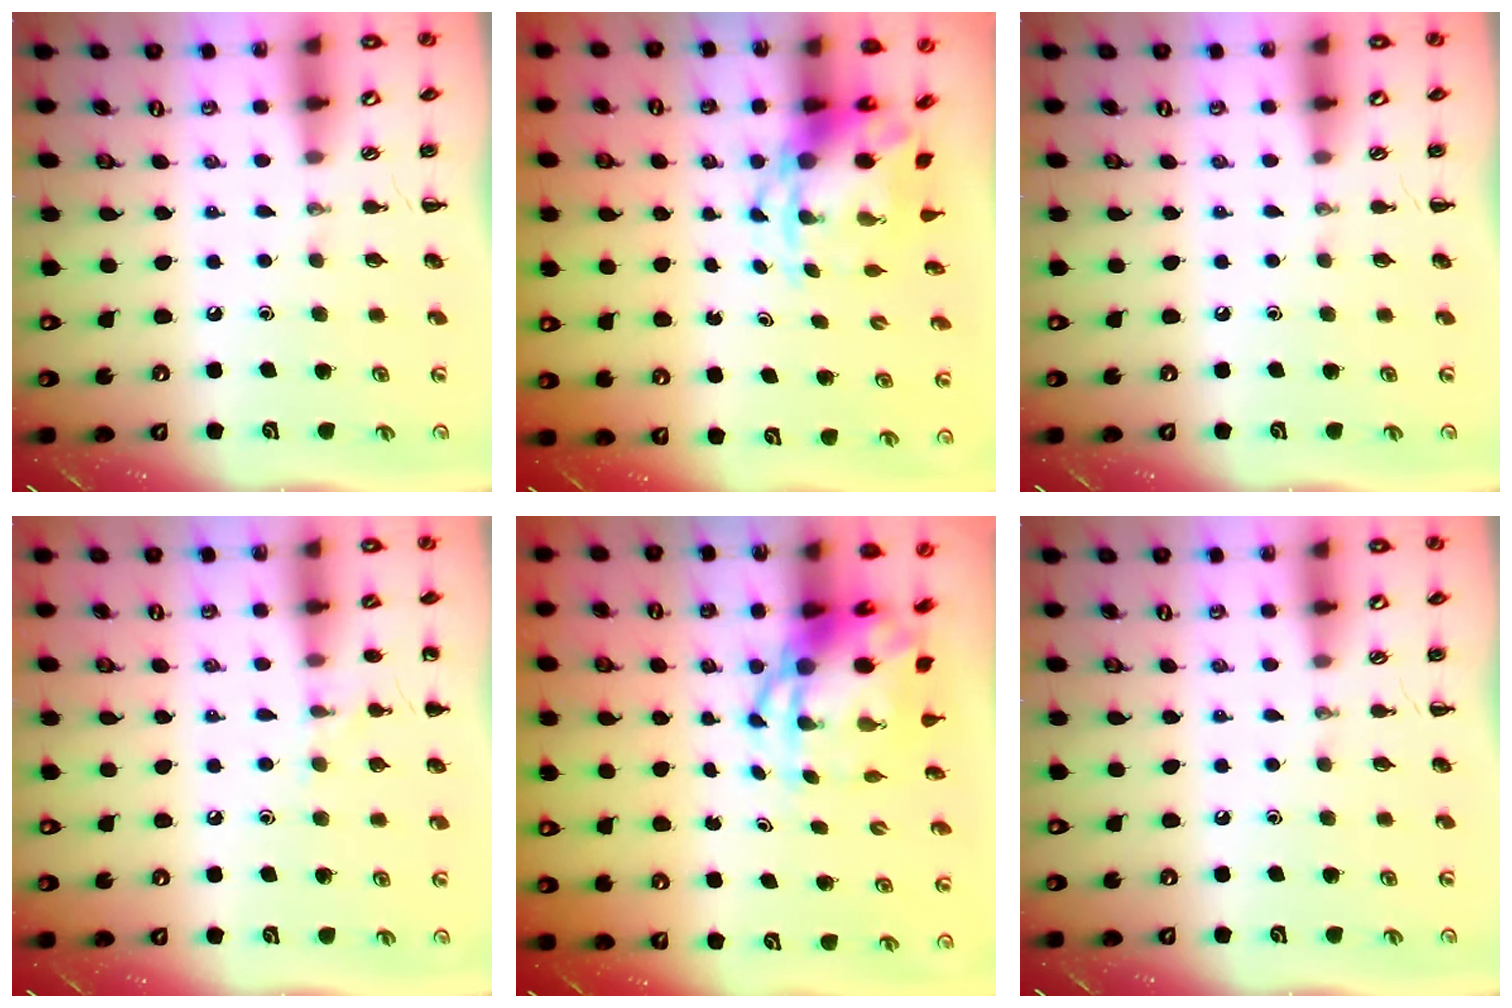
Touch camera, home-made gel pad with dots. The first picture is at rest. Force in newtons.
{"total": 3.8, "press": 3.7, "slide": 0.8}
{"total": 0.0}
{"total": 6.7, "press": 6.4, "slide": 1.9}
{"total": 7.2, "press": 7.0, "slide": 1.9}
{"total": 0.0}